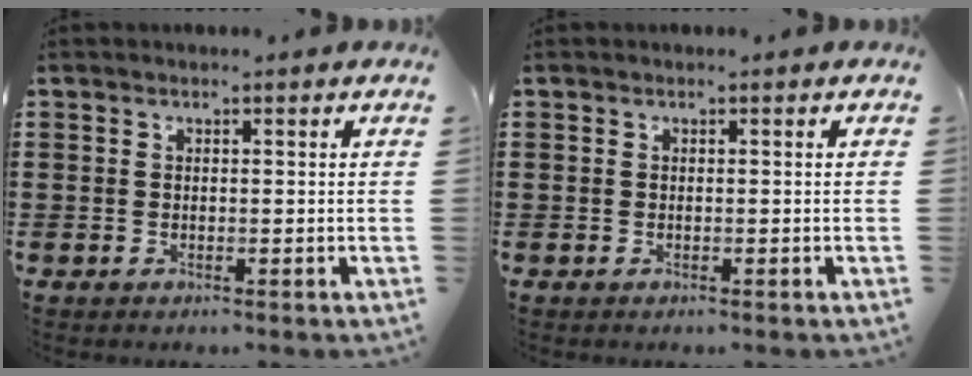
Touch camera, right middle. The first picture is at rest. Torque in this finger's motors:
{"motor_torque": [0.03, 0.09, -0.08, 0.01]}